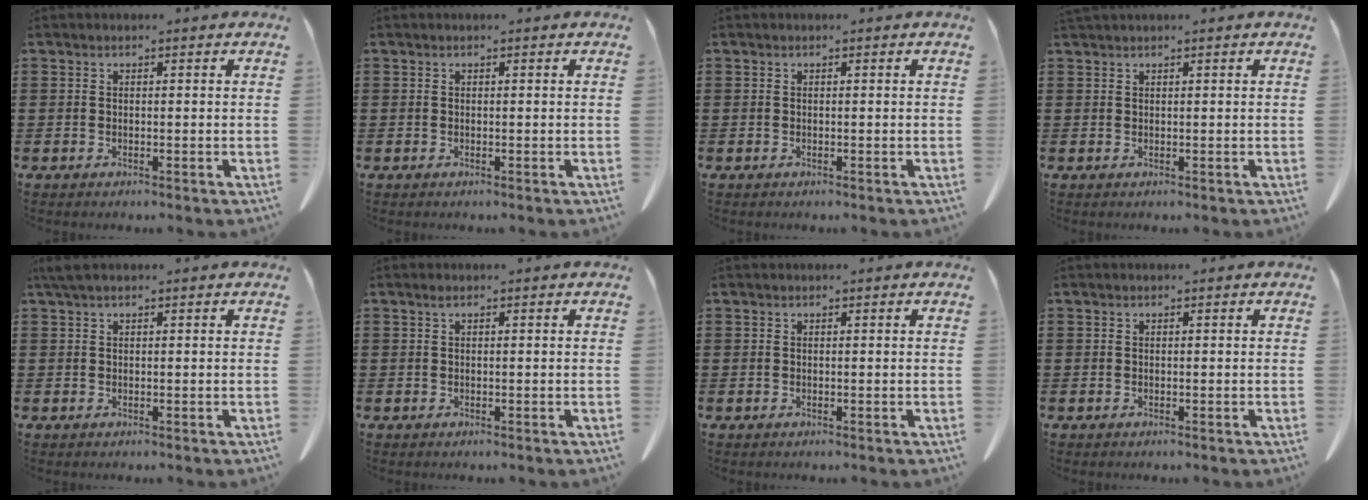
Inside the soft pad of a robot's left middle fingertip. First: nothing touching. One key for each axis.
{"total": 0.0}
{"total": 0.0}
{"total": 0.7, "fx": 0.7, "fy": -0.1, "fz": 0.2, "tx": -0.007, "ty": -0.004, "tz": 0.015}
{"total": 1.4, "fx": 0.8, "fy": 0.3, "fz": 1.1, "tx": -0.024, "ty": 0.001, "tz": 0.015}
{"total": 0.5, "fx": 0.2, "fy": 0.1, "fz": 0.4, "tx": -0.010, "ty": 0.000, "tz": 0.005}
{"total": 0.0}
{"total": 0.0}